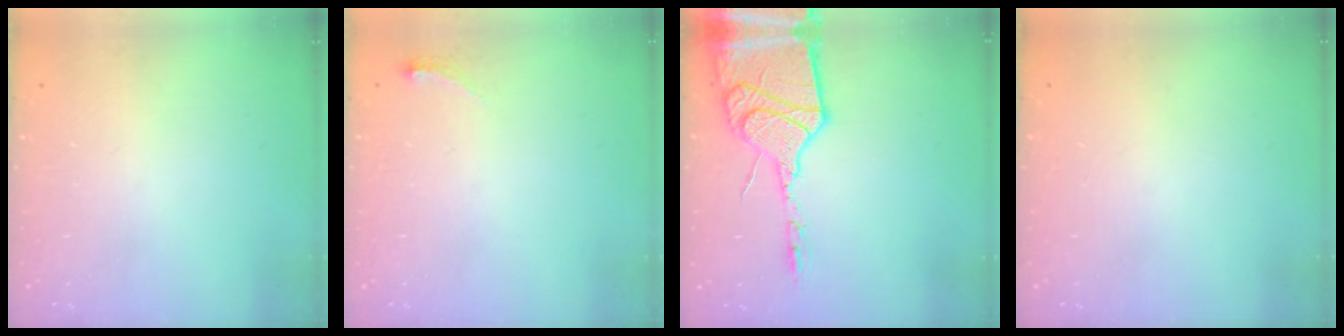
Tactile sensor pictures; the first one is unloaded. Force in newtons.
{"total": 3.7, "press": 3.4, "slide": 1.5}
{"total": 24.1, "press": 21.5, "slide": 10.8}
{"total": 0.0}